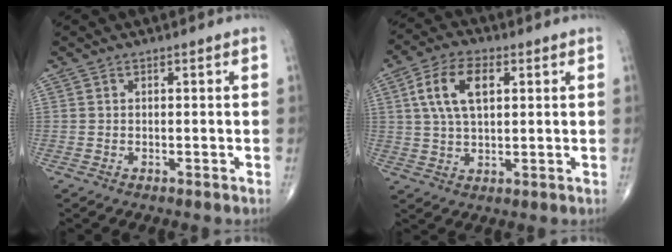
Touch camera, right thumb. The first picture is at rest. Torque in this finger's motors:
{"motor_torque": [1.24, 1.49, 0.90, 0.27, 0.10]}